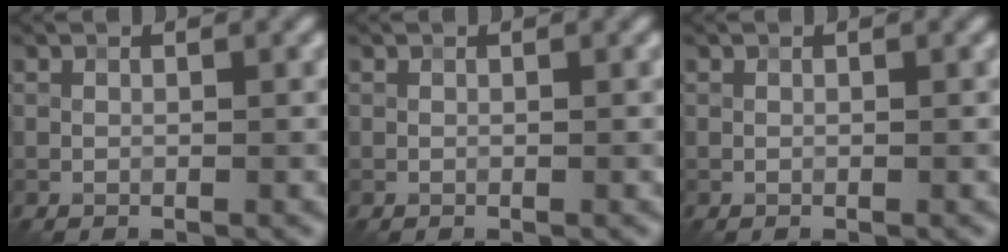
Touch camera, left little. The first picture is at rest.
{"total": 0.0}
{"total": 0.0}